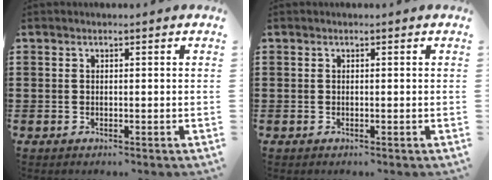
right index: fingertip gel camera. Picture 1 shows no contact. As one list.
[{"total": 0.0}]